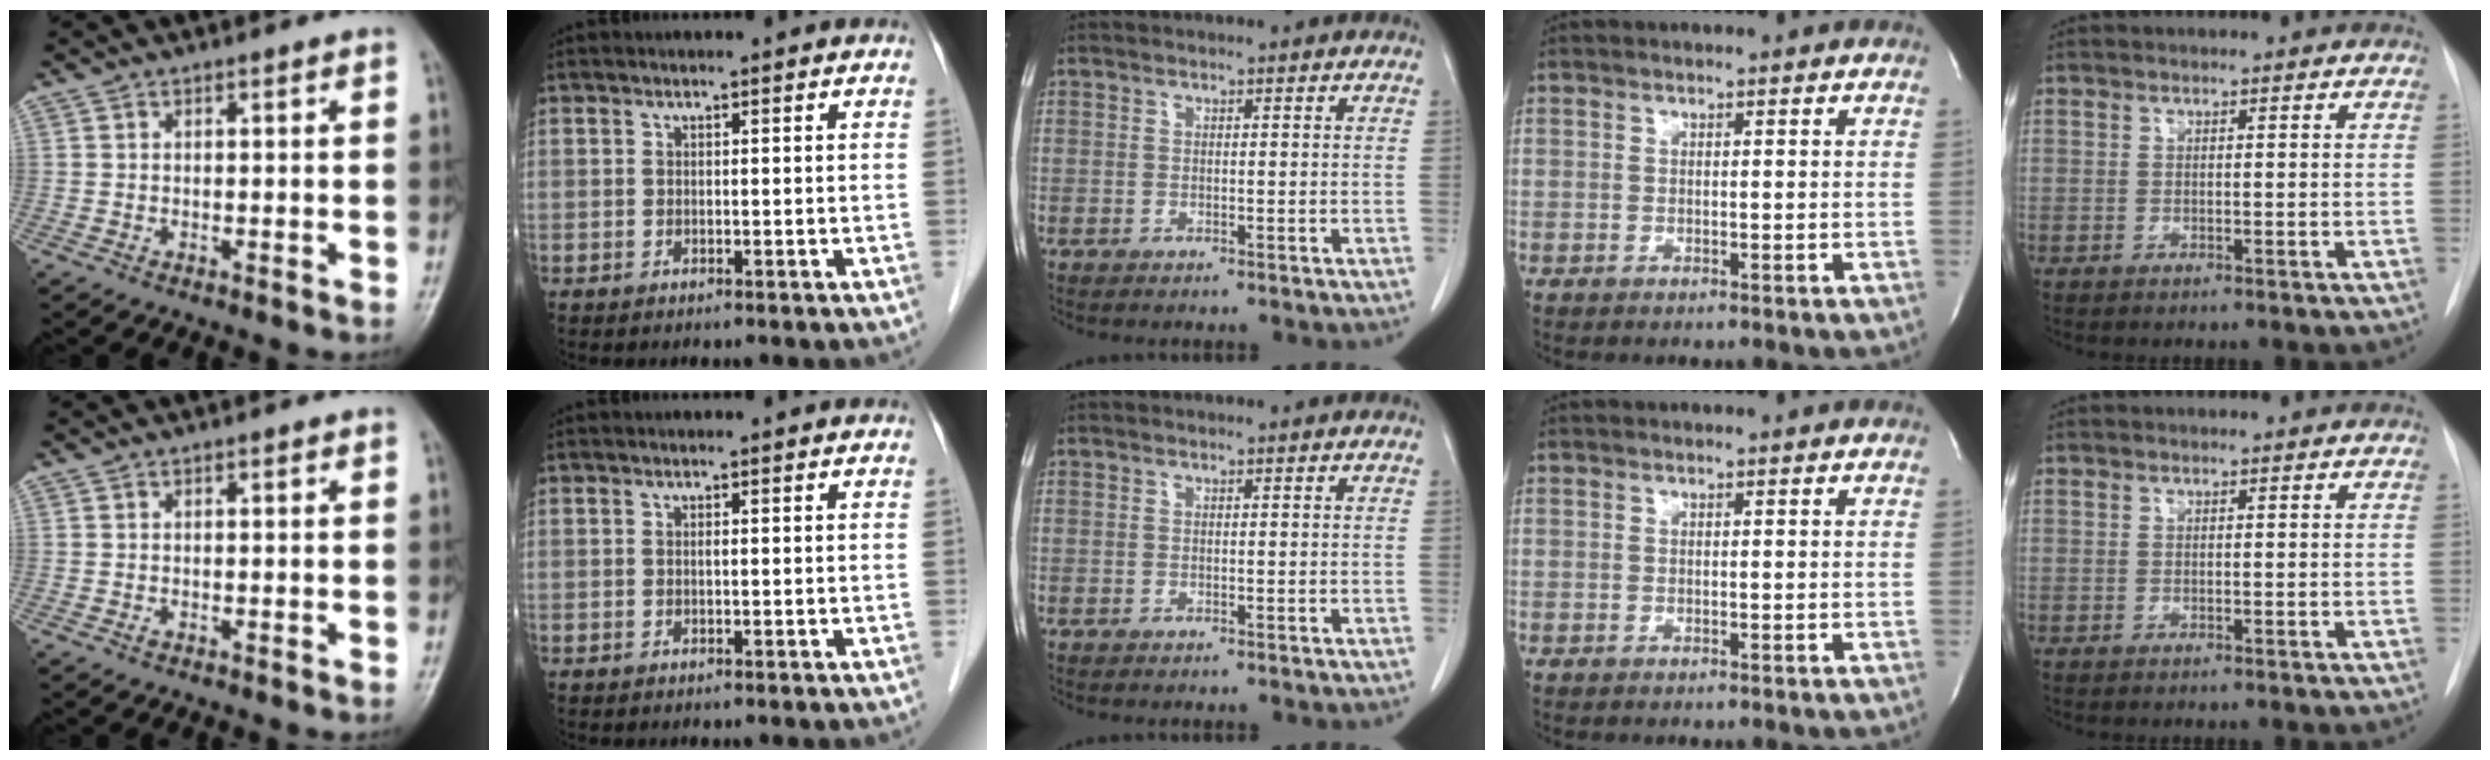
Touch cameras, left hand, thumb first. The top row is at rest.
{"thumb": {"total": 0.6, "force": [-0.1, 0.4, 0.5], "torque": [-0.004, 0.000, -0.001]}, "index": {"total": 0.6, "force": [-0.6, -0.1, 0.2], "torque": [-0.004, -0.006, -0.009]}}